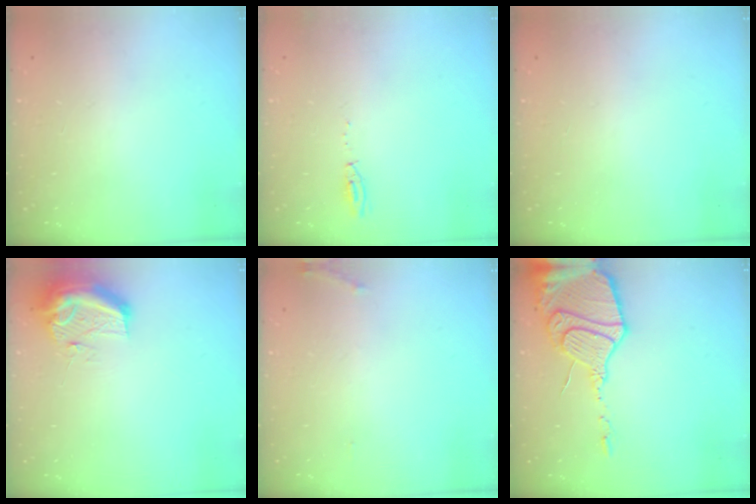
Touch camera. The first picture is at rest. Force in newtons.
{"total": 3.4, "press": 3.3, "slide": 0.8}
{"total": 0.0}
{"total": 11.7, "press": 11.7, "slide": 1.3}
{"total": 5.2, "press": 4.9, "slide": 1.8}
{"total": 19.2, "press": 19.1, "slide": 1.6}